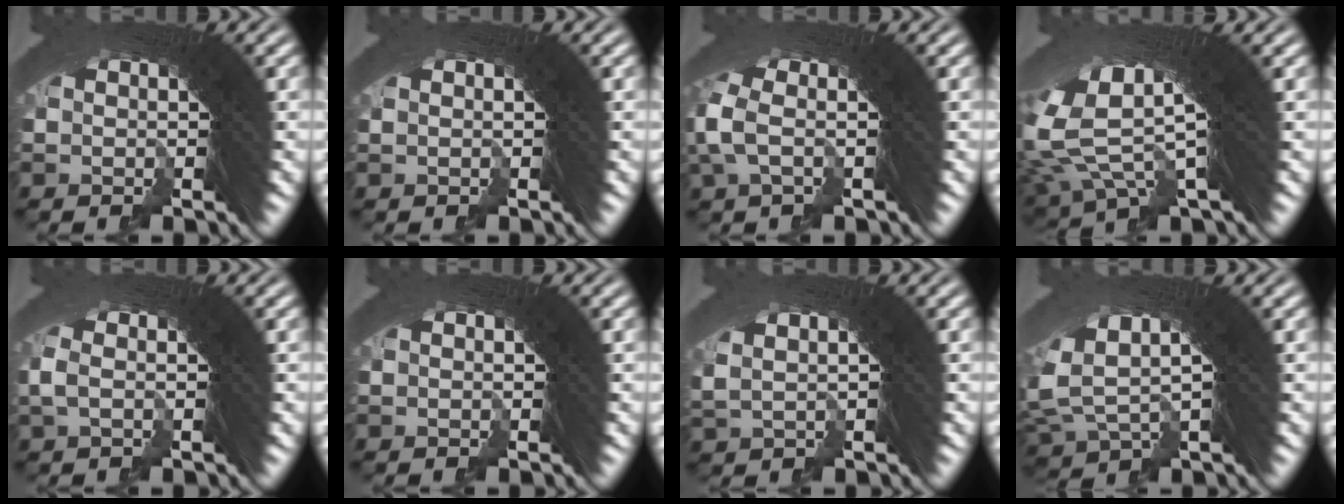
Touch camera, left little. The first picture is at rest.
{"total": 0.8, "force": [0.5, -0.5, 0.3], "torque": [0.007, 0.011, 0.006]}
{"total": 2.5, "force": [0.2, 0.5, 2.4], "torque": [-0.052, 0.004, 0.000]}
{"total": 10.4, "force": [3.3, 5.3, 8.3], "torque": [-0.160, 0.012, 0.049]}
{"total": 1.2, "force": [-0.2, -0.4, 1.1], "torque": [-0.017, 0.008, -0.007]}
{"total": 0.0}
{"total": 2.6, "force": [1.2, 0.7, 2.2], "torque": [-0.026, 0.013, 0.021]}
{"total": 9.0, "force": [3.3, 5.1, 6.6], "torque": [-0.131, 0.014, 0.048]}